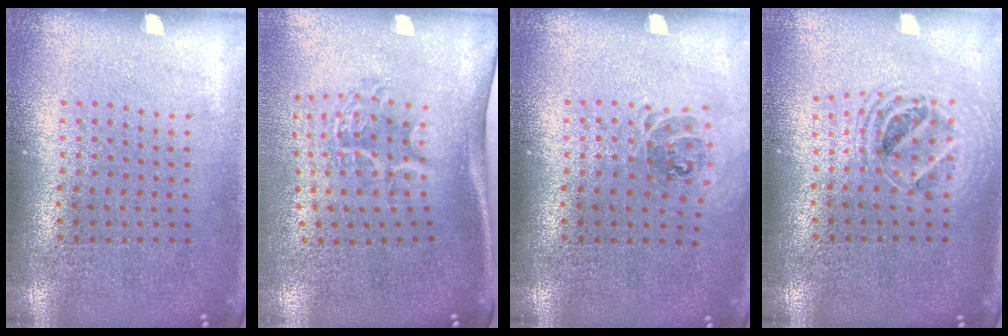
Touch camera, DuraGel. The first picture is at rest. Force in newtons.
{"total": 2.0, "press": 1.3, "slide": 1.5}
{"total": 0.9, "press": 0.8, "slide": 0.3}
{"total": 1.7, "press": 1.5, "slide": 0.8}